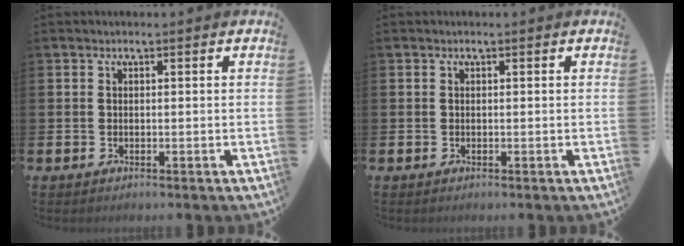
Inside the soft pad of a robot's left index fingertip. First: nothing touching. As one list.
[{"total": 0.0}]